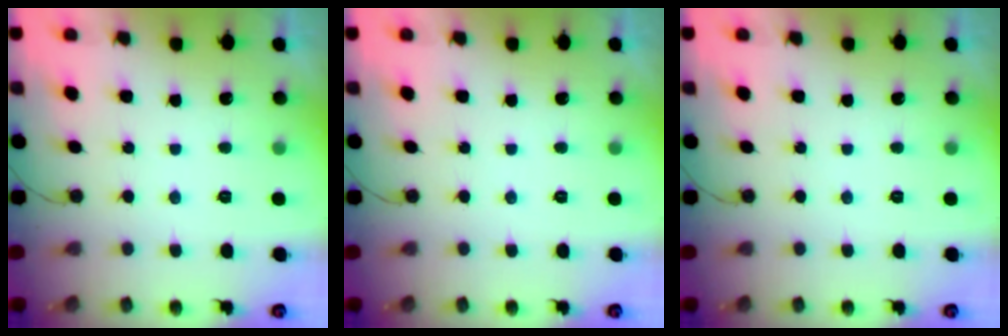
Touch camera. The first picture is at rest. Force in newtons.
{"total": 0.0}
{"total": 0.0}